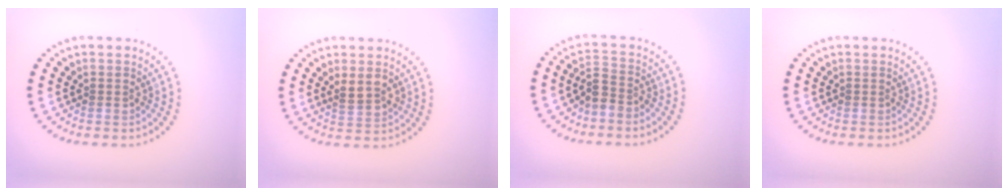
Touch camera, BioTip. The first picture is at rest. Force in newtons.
{"total": 2.1, "press": 2.0, "slide": 0.7}
{"total": 2.3, "press": 1.8, "slide": 1.4}
{"total": 0.0}